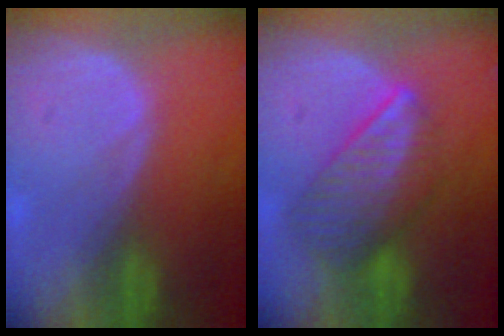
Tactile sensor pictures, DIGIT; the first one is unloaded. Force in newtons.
{"total": 8.2, "press": 7.3, "slide": 3.7}